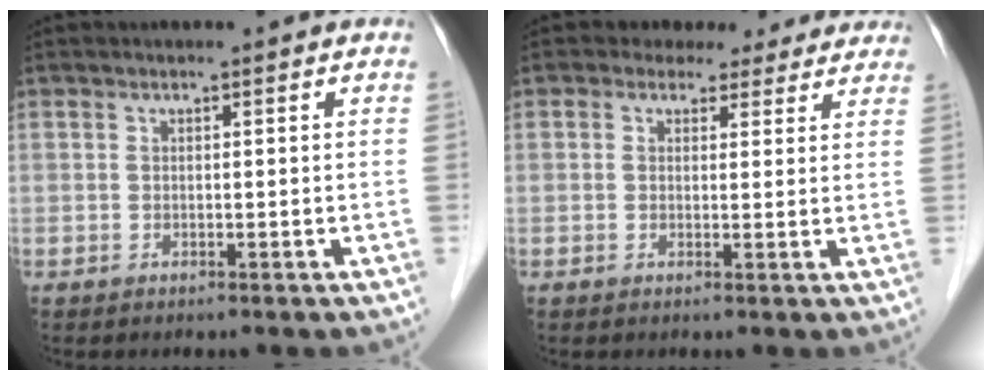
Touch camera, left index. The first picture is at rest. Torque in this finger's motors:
{"motor_torque": [1.18, -0.96, -0.07, -0.13]}